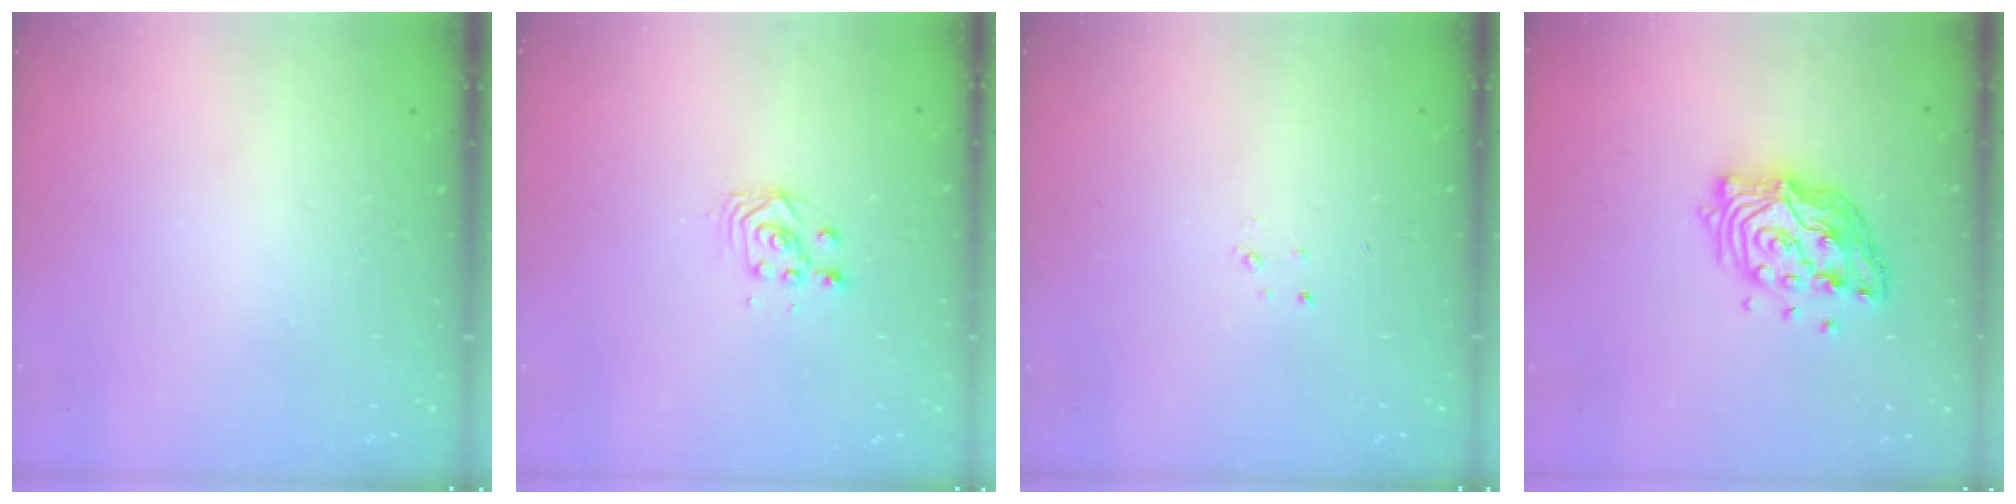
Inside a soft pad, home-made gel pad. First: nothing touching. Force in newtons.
{"total": 3.0, "press": 3.0, "slide": 0.2}
{"total": 2.3, "press": 2.3, "slide": 0.3}
{"total": 13.5, "press": 13.5, "slide": 1.2}